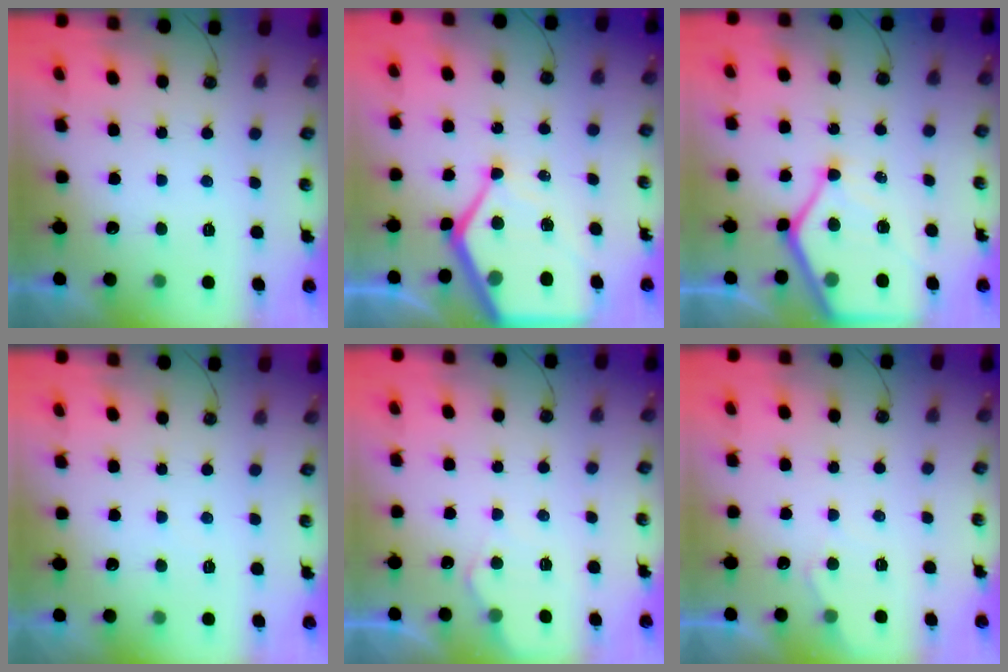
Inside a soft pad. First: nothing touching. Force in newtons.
{"total": 14.8, "press": 14.8, "slide": 1.4}
{"total": 13.7, "press": 13.6, "slide": 1.5}
{"total": 3.8, "press": 3.8, "slide": 0.5}
{"total": 5.7, "press": 5.6, "slide": 0.7}
{"total": 4.6, "press": 4.5, "slide": 0.5}